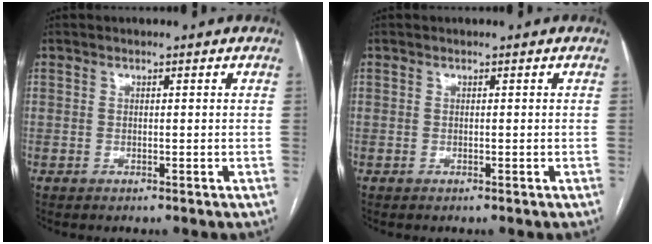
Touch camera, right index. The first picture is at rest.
{"total": 0.0}